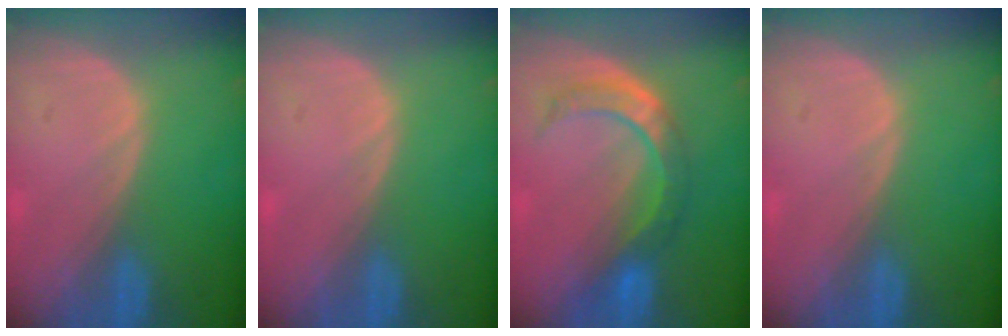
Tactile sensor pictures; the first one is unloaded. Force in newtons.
{"total": 0.0}
{"total": 6.8, "press": 6.6, "slide": 1.7}
{"total": 0.0}